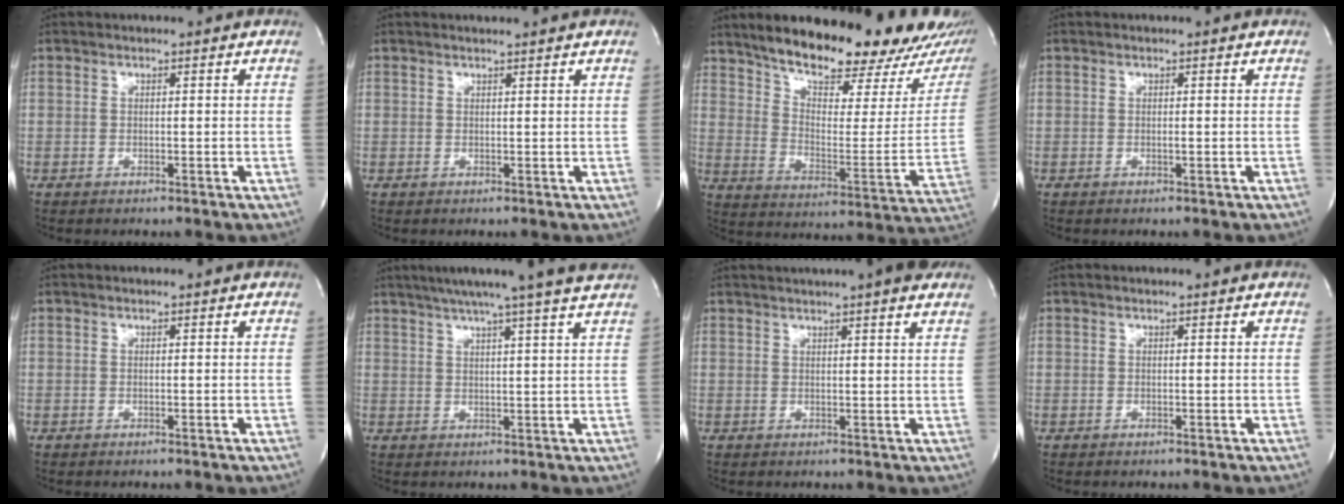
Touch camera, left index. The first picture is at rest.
{"total": 2.1, "force": [1.9, -0.5, 0.7], "torque": [-0.012, 0.005, 0.027]}
{"total": 25.1, "force": [20.3, 5.7, 13.6], "torque": [-0.208, -0.035, 0.271]}
{"total": 0.0}
{"total": 0.0}
{"total": 13.2, "force": [11.2, -1.7, 6.8], "torque": [-0.111, -0.003, 0.138]}
{"total": 9.2, "force": [7.7, 0.2, 5.1], "torque": [-0.080, 0.025, 0.087]}
{"total": 0.6, "force": [0.6, -0.1, 0.2], "torque": [-0.007, 0.002, 0.010]}